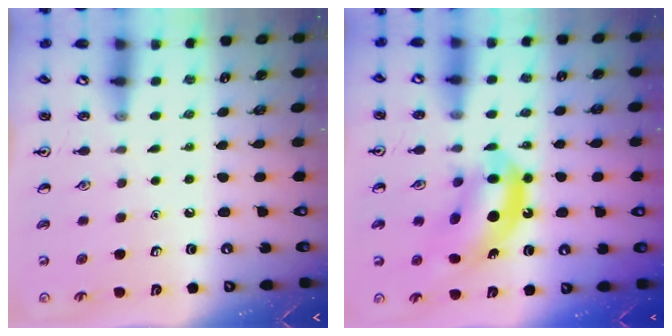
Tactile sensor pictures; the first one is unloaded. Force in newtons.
{"total": 12.4, "press": 11.9, "slide": 3.6}